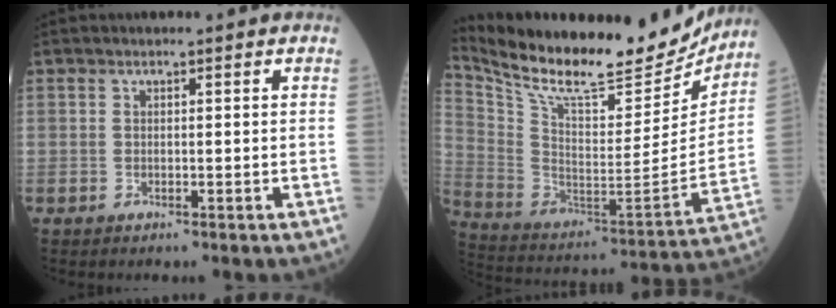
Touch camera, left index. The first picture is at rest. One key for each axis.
{"total": 25.3, "fx": 22.1, "fy": 5.6, "fz": 10.8, "tx": -0.208, "ty": -0.038, "tz": 0.343}